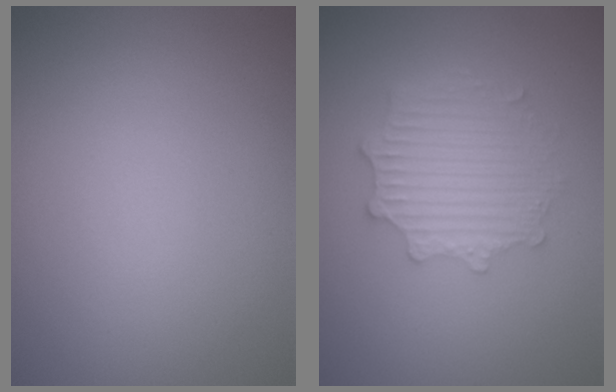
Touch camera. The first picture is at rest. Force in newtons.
{"total": 4.1, "press": 3.4, "slide": 2.3}